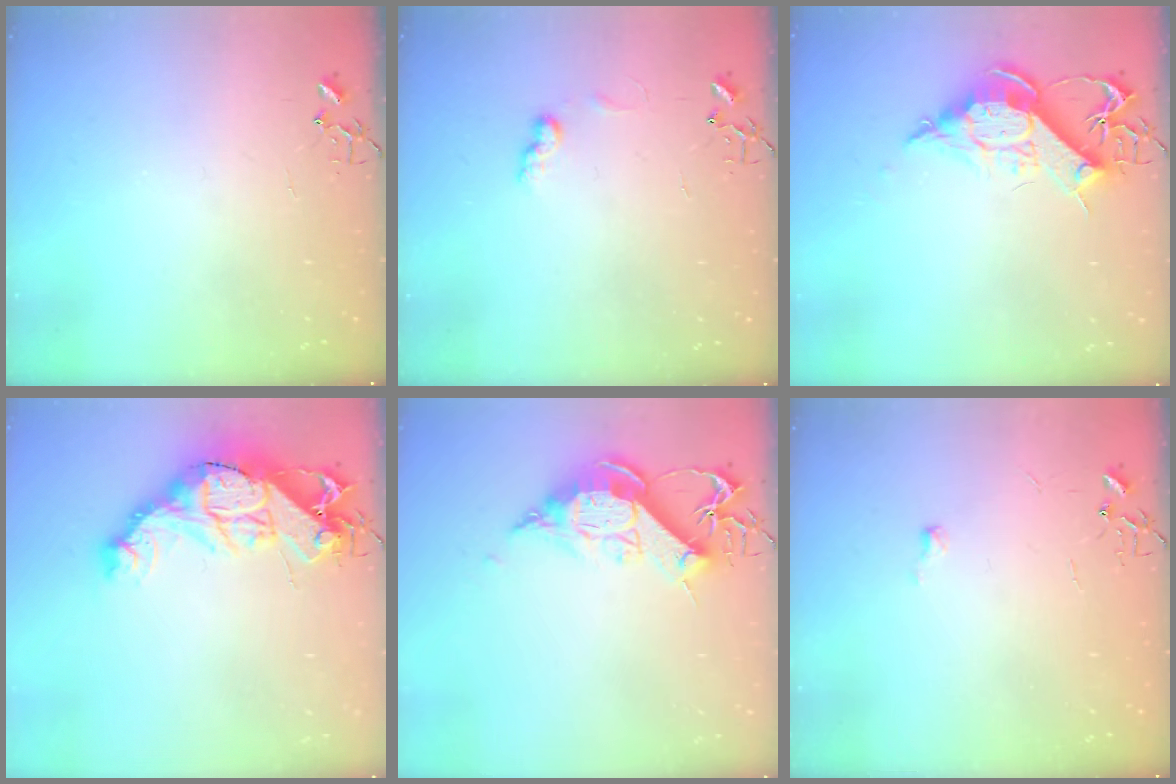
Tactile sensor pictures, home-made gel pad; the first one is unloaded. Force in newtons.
{"total": 7.2, "press": 7.2, "slide": 0.2}
{"total": 12.5, "press": 12.4, "slide": 1.0}
{"total": 19.8, "press": 19.7, "slide": 1.9}
{"total": 13.9, "press": 13.9, "slide": 1.1}
{"total": 3.5, "press": 3.5, "slide": 0.5}